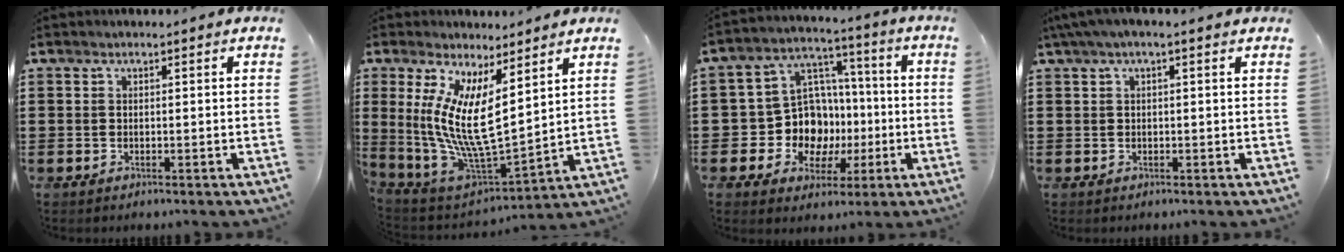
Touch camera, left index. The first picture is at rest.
{"total": 12.0, "force": [3.5, 3.4, 11.0], "torque": [-0.251, -0.038, 0.062]}
{"total": 11.7, "force": [-2.0, 10.6, 4.4], "torque": [-0.116, 0.012, -0.026]}
{"total": 1.7, "force": [0.2, 0.3, 1.6], "torque": [-0.030, 0.001, 0.003]}